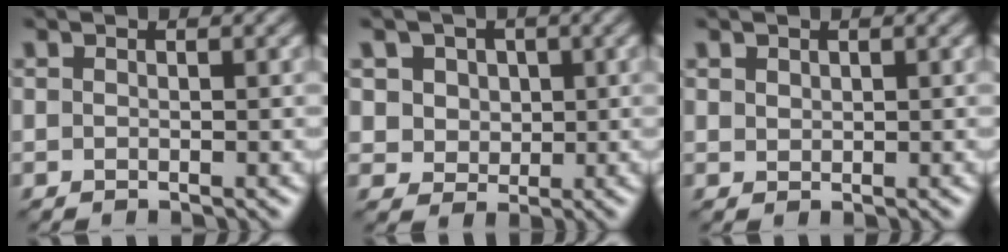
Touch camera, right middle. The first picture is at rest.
{"total": 4.7, "force": [1.9, 3.9, 1.9], "torque": [-0.034, 0.007, 0.029]}
{"total": 0.8, "force": [0.6, 0.5, 0.2], "torque": [-0.004, -0.001, 0.013]}